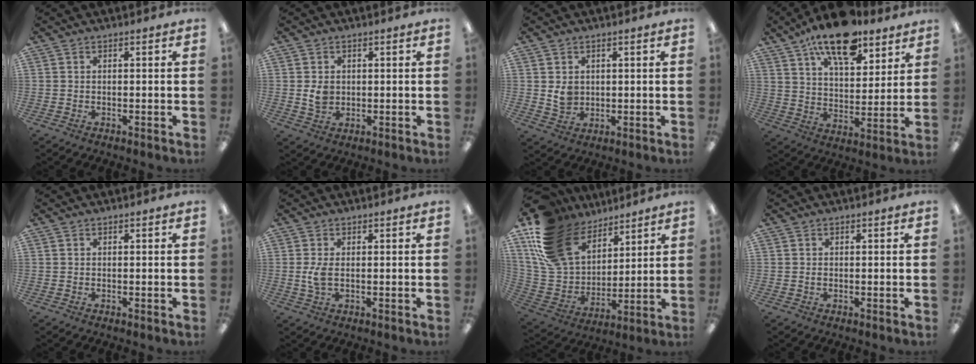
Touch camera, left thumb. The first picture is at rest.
{"total": 3.9, "force": [0.3, 3.0, 2.3], "torque": [-0.029, -0.001, 0.004]}
{"total": 4.1, "force": [1.2, 3.5, 1.8], "torque": [-0.023, -0.002, 0.022]}
{"total": 15.9, "force": [11.5, 6.7, 8.8], "torque": [-0.137, -0.059, 0.198]}
{"total": 0.0}
{"total": 4.0, "force": [0.1, 1.9, 3.5], "torque": [-0.080, -0.006, -0.006]}
{"total": 20.5, "force": [13.0, 12.7, 9.5], "torque": [-0.211, -0.071, 0.249]}
{"total": 0.0}